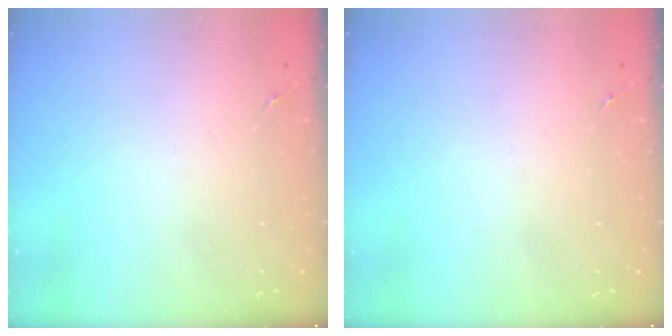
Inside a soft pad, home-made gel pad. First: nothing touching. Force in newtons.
{"total": 0.0}